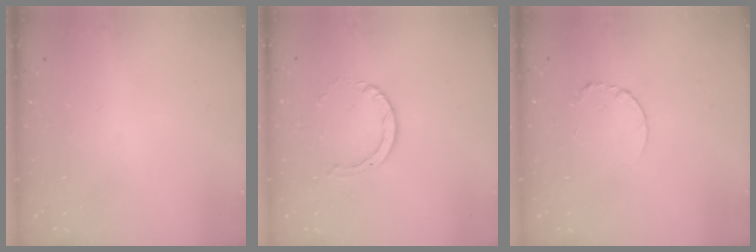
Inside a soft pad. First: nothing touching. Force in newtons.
{"total": 4.1, "press": 4.1, "slide": 0.4}
{"total": 3.9, "press": 3.9, "slide": 0.3}